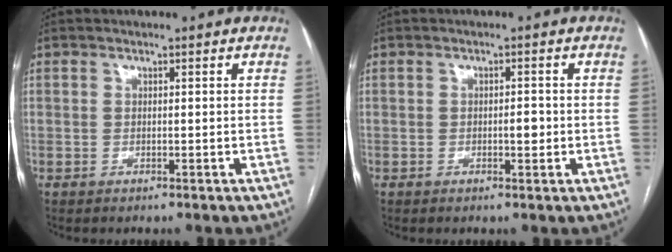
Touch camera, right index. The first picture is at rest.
{"total": 1.9, "force": [-0.3, 0.6, 1.8], "torque": [-0.027, 0.001, -0.005]}